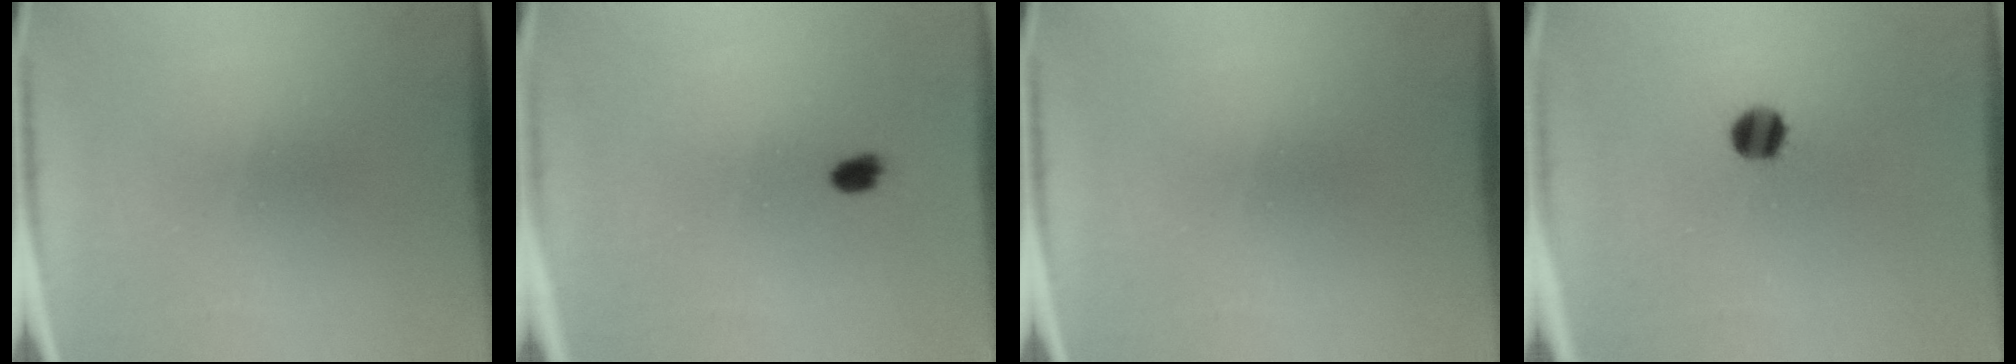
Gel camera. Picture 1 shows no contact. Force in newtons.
{"total": 2.7}
{"total": 0.0}
{"total": 5.0}